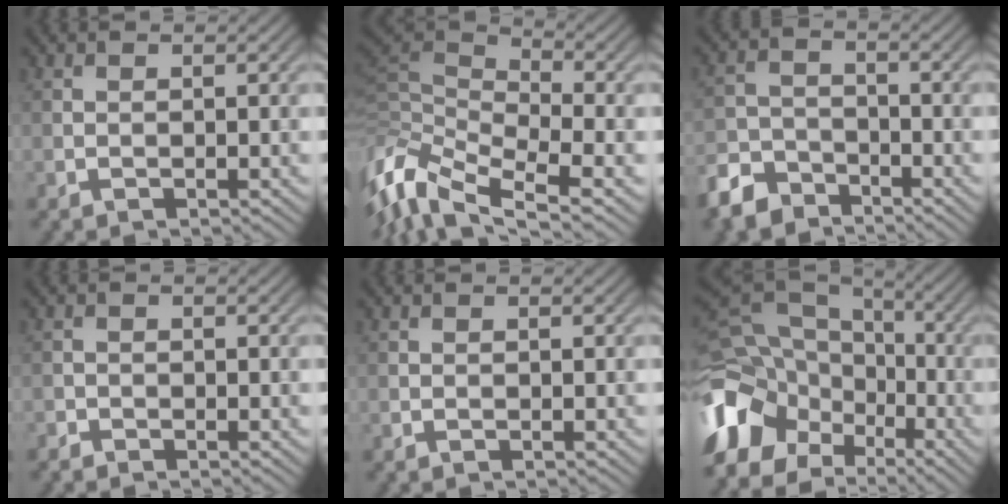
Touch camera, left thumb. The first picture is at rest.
{"total": 11.2, "force": [-4.1, 5.0, 9.2], "torque": [-0.219, 0.000, -0.091]}
{"total": 6.1, "force": [-4.9, 3.0, 2.1], "torque": [-0.047, -0.005, -0.111]}
{"total": 1.0, "force": [-0.9, 0.4, 0.1], "torque": [0.000, -0.001, -0.021]}
{"total": 0.0}
{"total": 17.5, "force": [-6.1, 13.3, 9.6], "torque": [-0.261, -0.030, -0.106]}